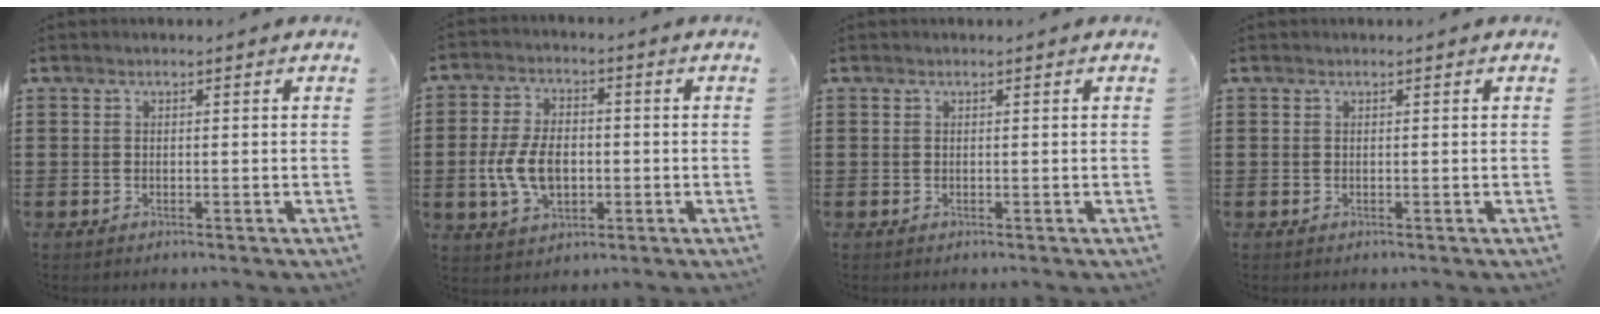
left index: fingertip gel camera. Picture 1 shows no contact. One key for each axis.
{"total": 8.0, "fx": -1.2, "fy": 4.9, "fz": 6.2, "tx": -0.137, "ty": 0.001, "tz": -0.030}
{"total": 0.0}
{"total": 0.0}